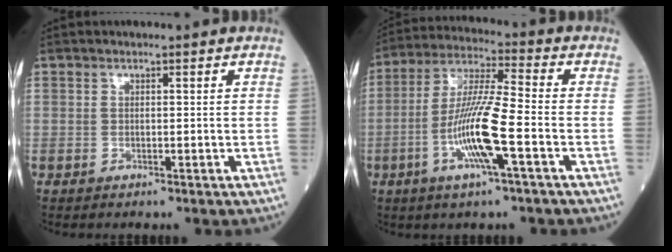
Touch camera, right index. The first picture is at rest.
{"total": 11.8, "force": [-3.7, 0.4, 11.2], "torque": [-0.226, -0.005, -0.075]}